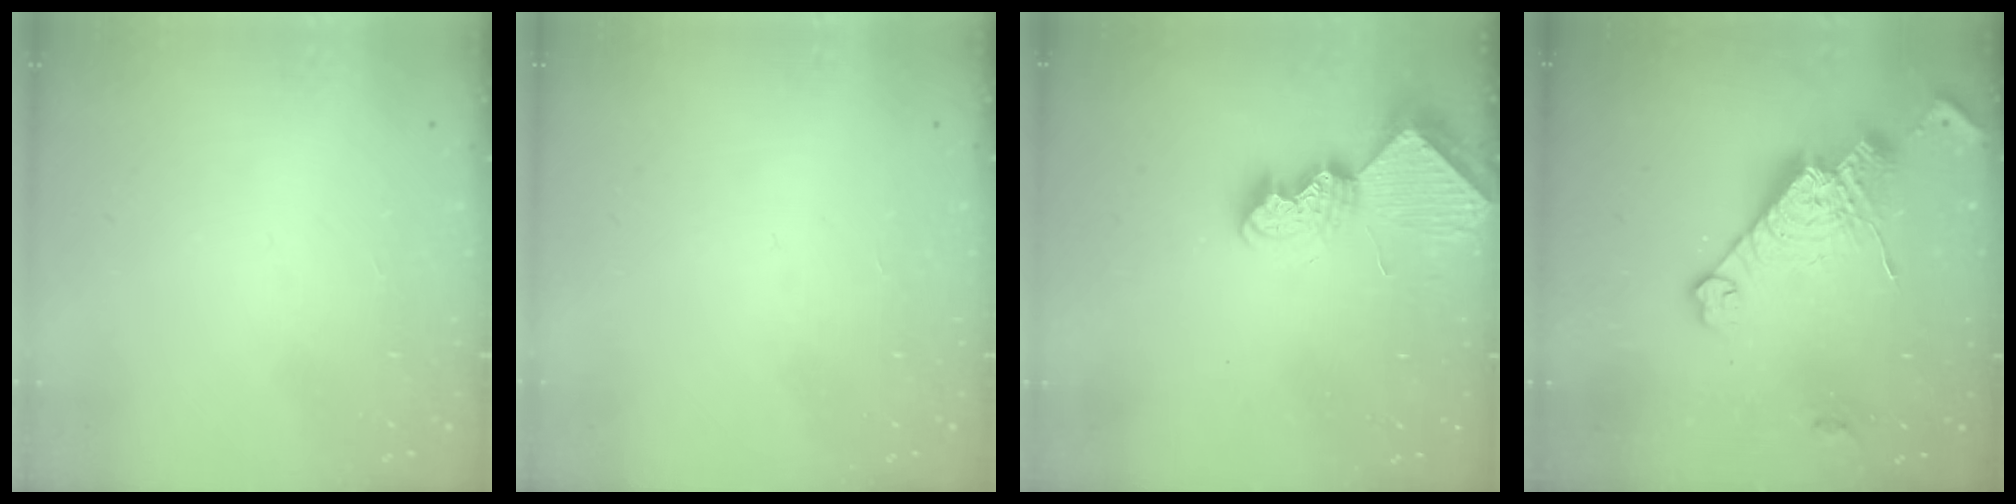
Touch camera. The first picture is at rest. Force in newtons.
{"total": 0.0}
{"total": 7.7, "press": 7.7, "slide": 0.5}
{"total": 17.7, "press": 17.6, "slide": 1.6}